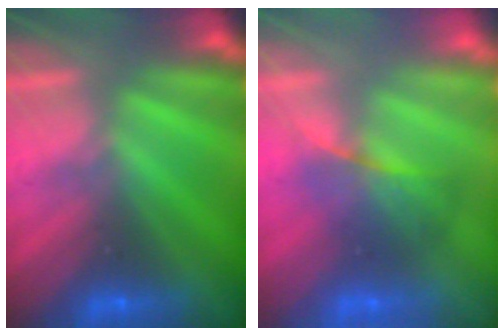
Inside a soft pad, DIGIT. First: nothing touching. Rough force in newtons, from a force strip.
{"total": 2.1}